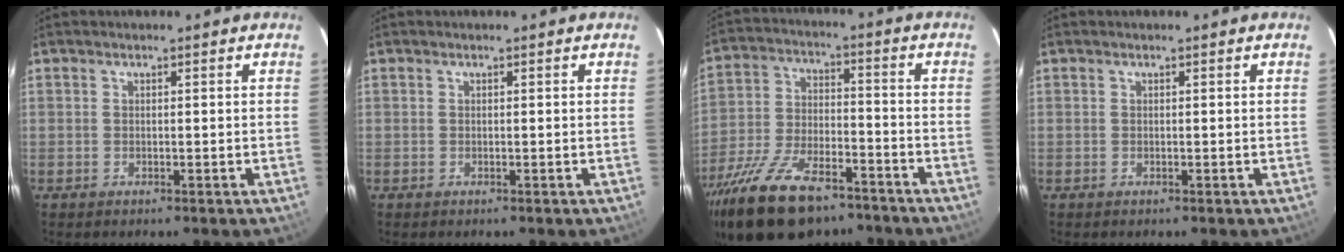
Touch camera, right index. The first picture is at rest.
{"total": 0.0}
{"total": 19.7, "force": [-14.1, 8.3, 10.9], "torque": [-0.225, -0.024, -0.237]}
{"total": 0.0}